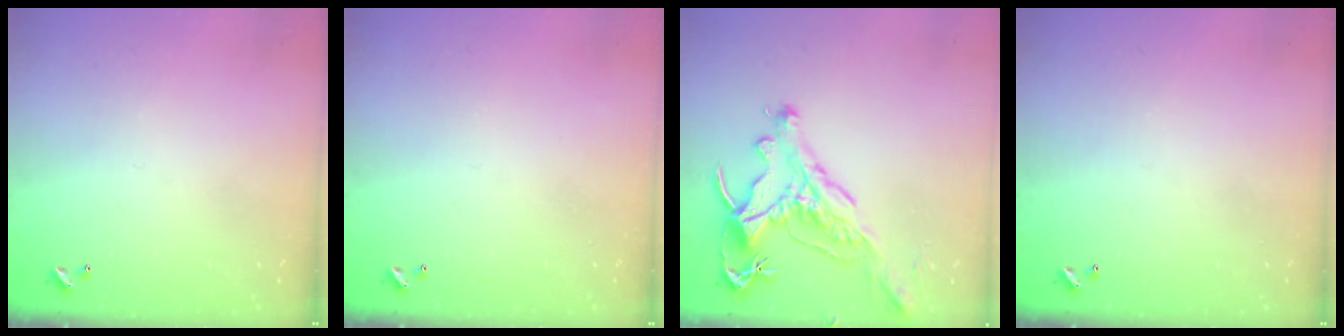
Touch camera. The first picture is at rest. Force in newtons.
{"total": 0.0}
{"total": 1.2, "press": 0.9, "slide": 0.9}
{"total": 0.0}